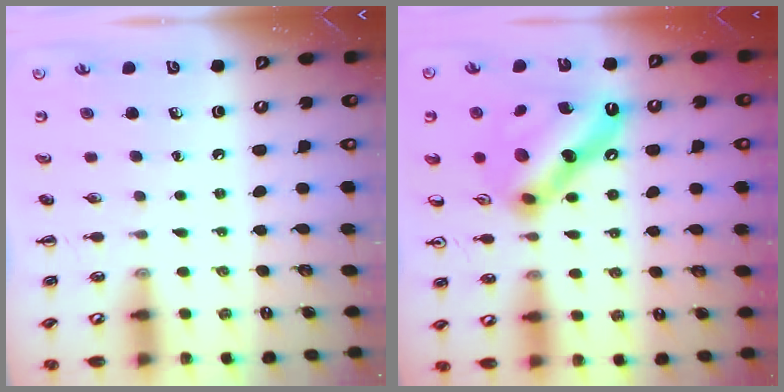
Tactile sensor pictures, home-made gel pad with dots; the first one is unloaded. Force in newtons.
{"total": 17.0, "press": 17.0, "slide": 1.2}